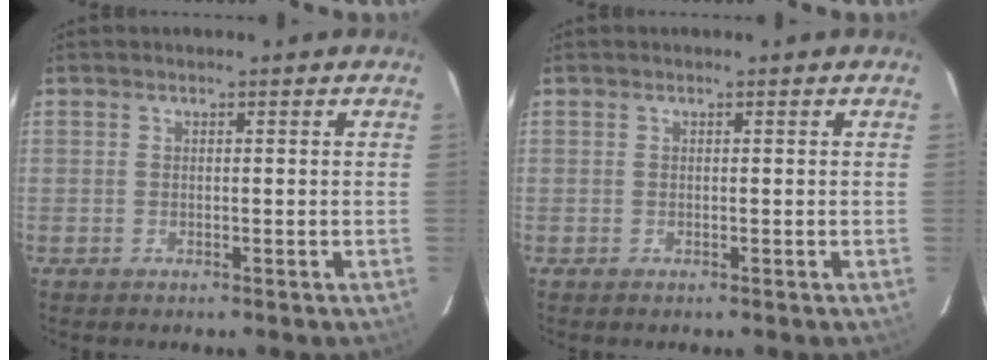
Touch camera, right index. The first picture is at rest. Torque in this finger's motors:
{"motor_torque": [0.00, 0.00, 0.04, 0.00]}